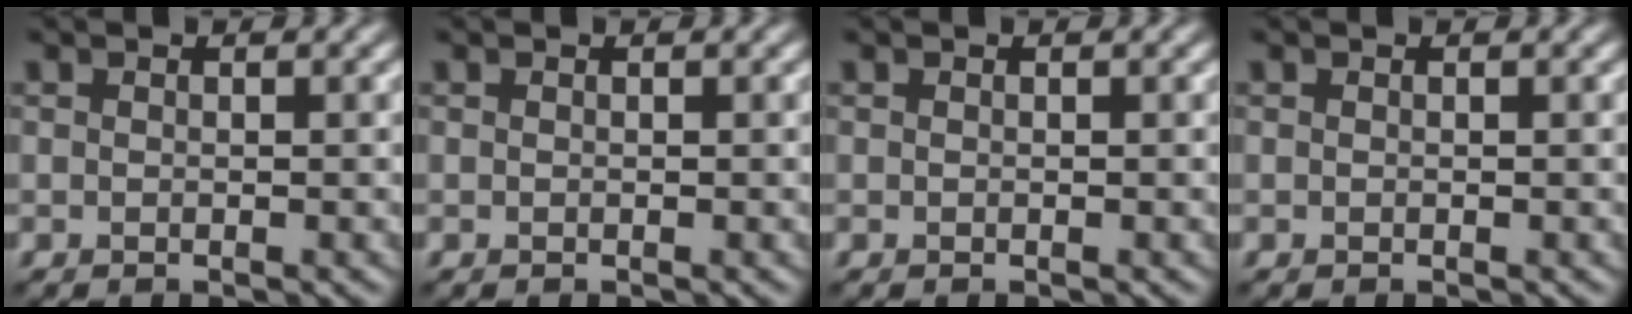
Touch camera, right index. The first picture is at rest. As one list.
[{"total": 0.0}, {"total": 0.0}, {"total": 0.0}]